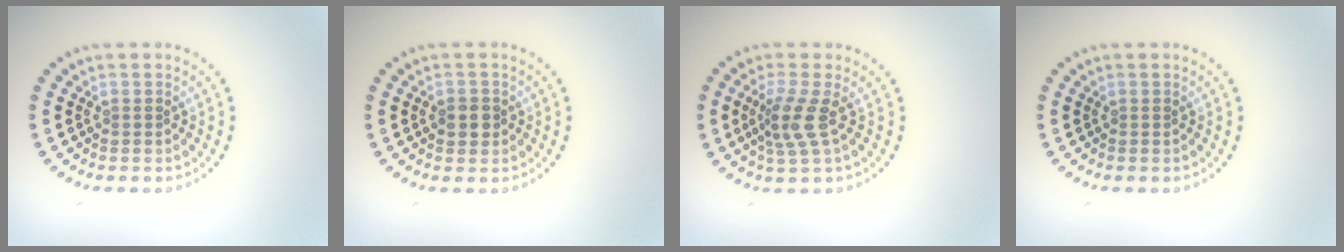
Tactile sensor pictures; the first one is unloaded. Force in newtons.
{"total": 1.8, "press": 1.7, "slide": 0.5}
{"total": 2.9, "press": 2.2, "slide": 1.8}
{"total": 0.0}